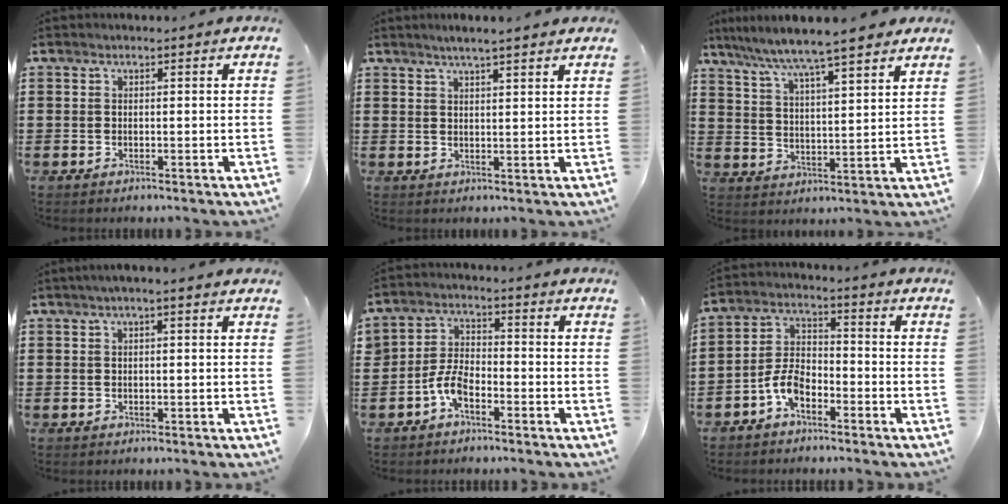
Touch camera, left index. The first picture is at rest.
{"total": 2.7, "force": [2.4, -0.2, 1.2], "torque": [-0.029, 0.000, 0.043]}
{"total": 6.0, "force": [5.4, -0.3, 2.5], "torque": [-0.074, -0.033, 0.088]}
{"total": 1.1, "force": [0.4, 0.0, 1.1], "torque": [-0.020, 0.000, 0.006]}
{"total": 4.7, "force": [-2.9, 2.4, 2.9], "torque": [-0.079, 0.002, -0.062]}
{"total": 5.7, "force": [-3.5, 3.0, 3.4], "torque": [-0.088, 0.007, -0.072]}